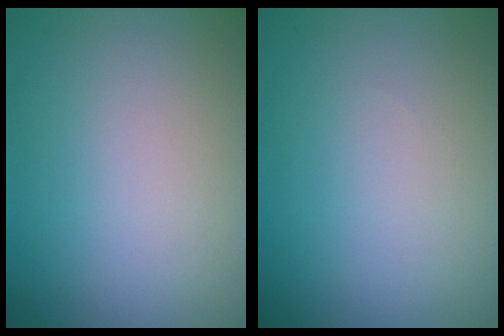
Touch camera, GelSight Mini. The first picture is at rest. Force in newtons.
{"total": 0.0}